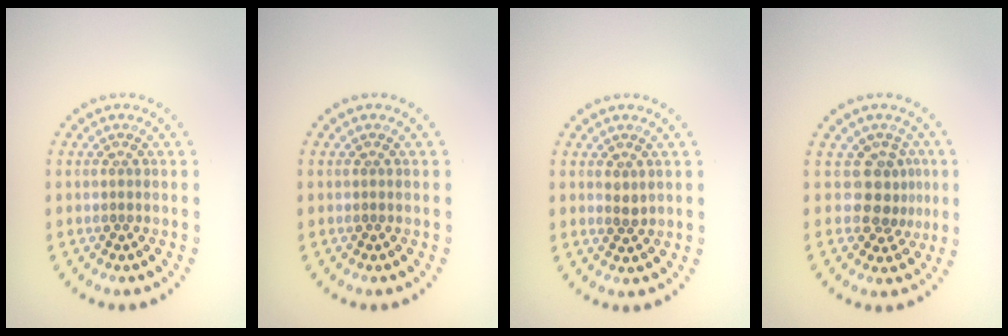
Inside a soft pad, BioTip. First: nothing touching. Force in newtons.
{"total": 0.0}
{"total": 0.9, "press": 0.9, "slide": 0.3}
{"total": 2.8, "press": 2.1, "slide": 1.9}